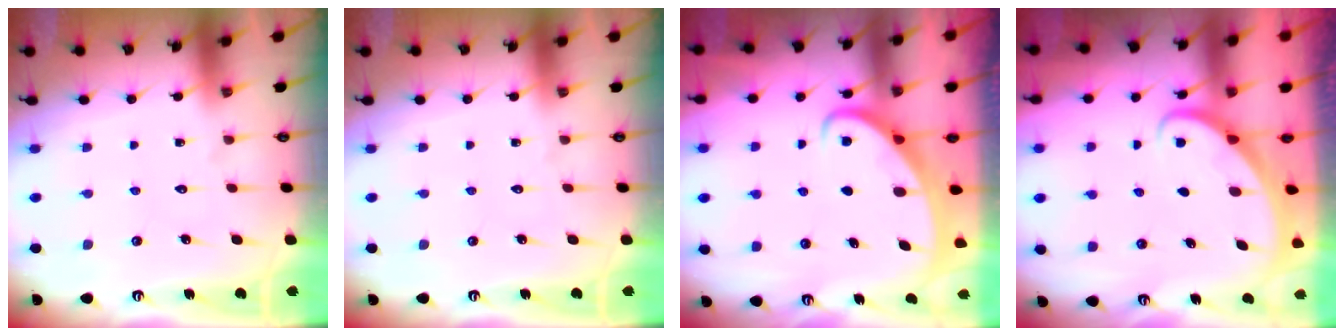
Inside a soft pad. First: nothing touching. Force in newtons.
{"total": 0.0}
{"total": 2.6, "press": 2.6, "slide": 0.3}
{"total": 2.3, "press": 2.3, "slide": 0.1}